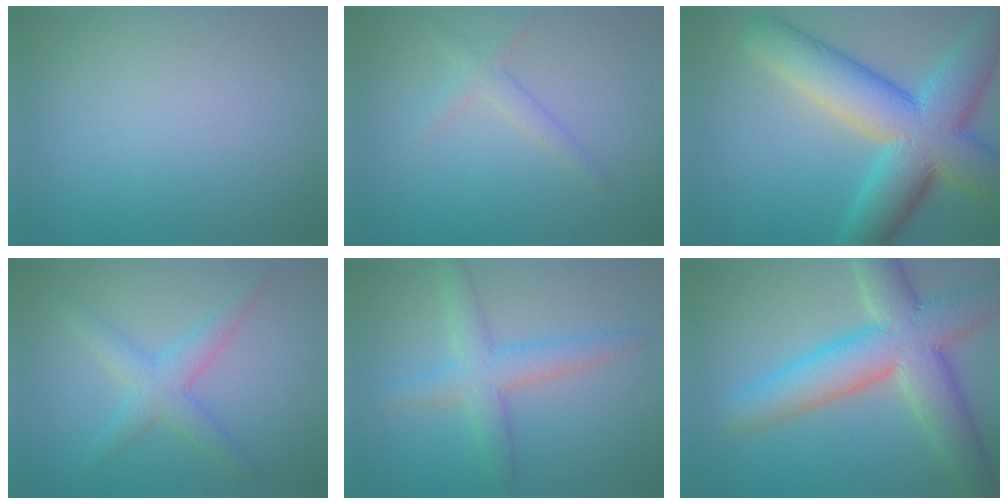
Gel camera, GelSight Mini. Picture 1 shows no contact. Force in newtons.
{"total": 1.6, "press": 1.6, "slide": 0.1}
{"total": 12.0, "press": 11.9, "slide": 0.6}
{"total": 2.3, "press": 2.3, "slide": 0.1}
{"total": 3.8, "press": 3.8, "slide": 0.1}
{"total": 9.5, "press": 9.5, "slide": 0.7}